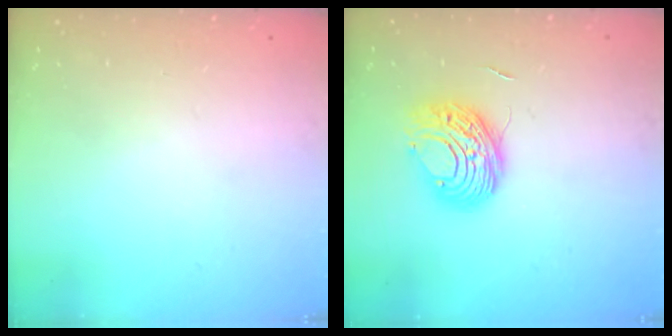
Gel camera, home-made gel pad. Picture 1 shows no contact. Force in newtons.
{"total": 9.4, "press": 9.4, "slide": 0.8}